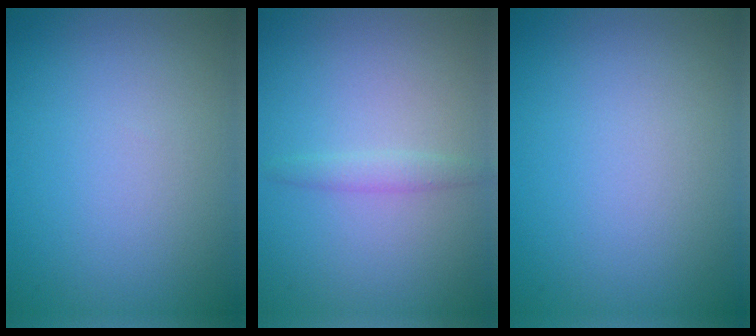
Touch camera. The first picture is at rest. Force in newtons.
{"total": 1.2, "press": 1.2, "slide": 0.1}
{"total": 0.0}